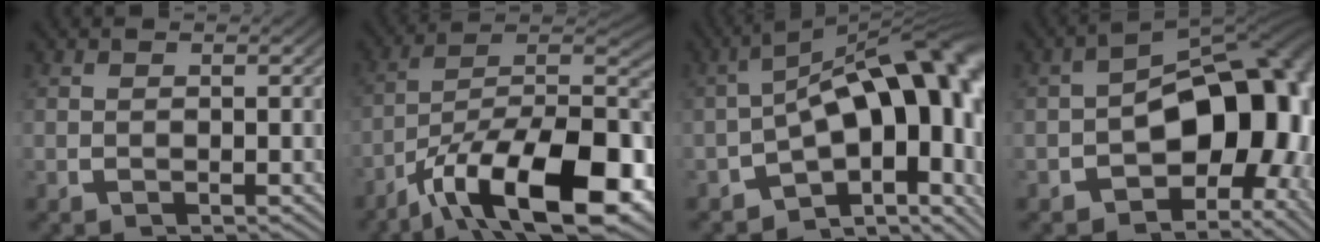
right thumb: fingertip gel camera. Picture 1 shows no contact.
{"total": 17.8, "force": [-4.0, 10.6, 13.7], "torque": [-0.231, -0.054, -0.045]}
{"total": 16.9, "force": [-1.7, 10.1, 13.5], "torque": [-0.208, -0.034, -0.020]}
{"total": 15.9, "force": [-2.1, 10.3, 11.9], "torque": [-0.189, -0.046, -0.015]}